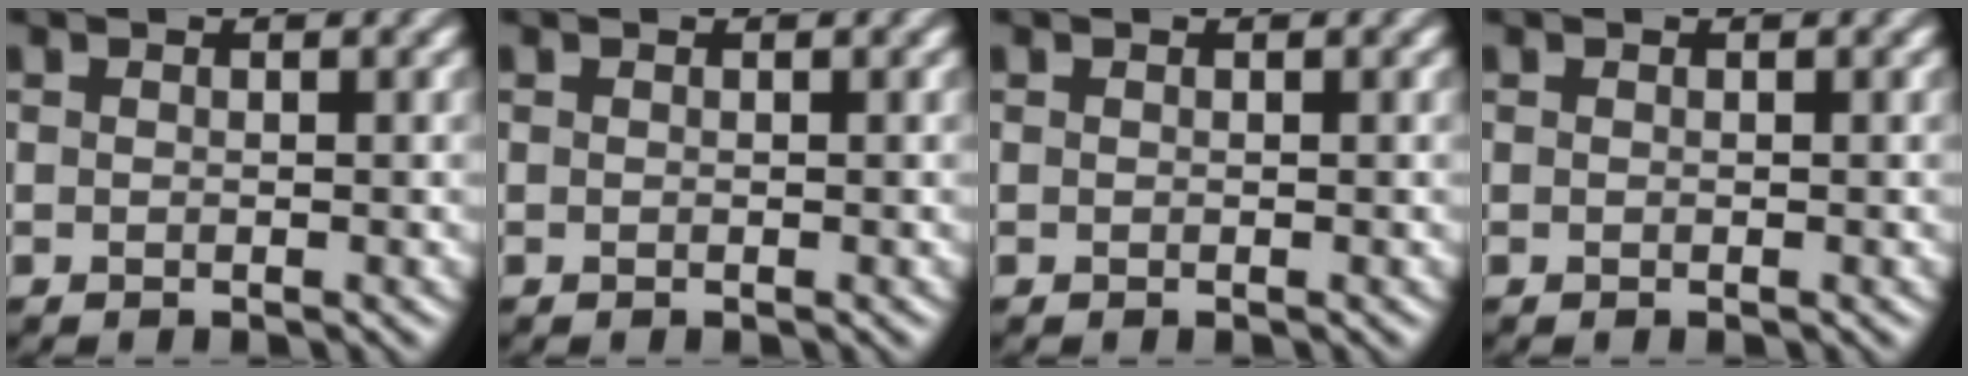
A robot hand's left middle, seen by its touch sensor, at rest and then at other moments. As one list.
[{"total": 0.0}, {"total": 0.0}, {"total": 0.0}]